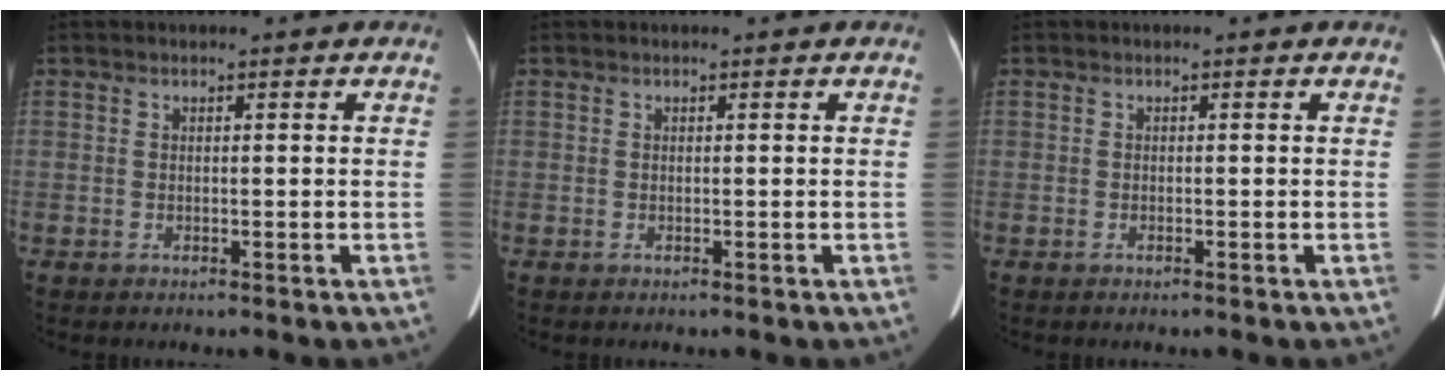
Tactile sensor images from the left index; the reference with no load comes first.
{"total": 0.0}
{"total": 0.0}